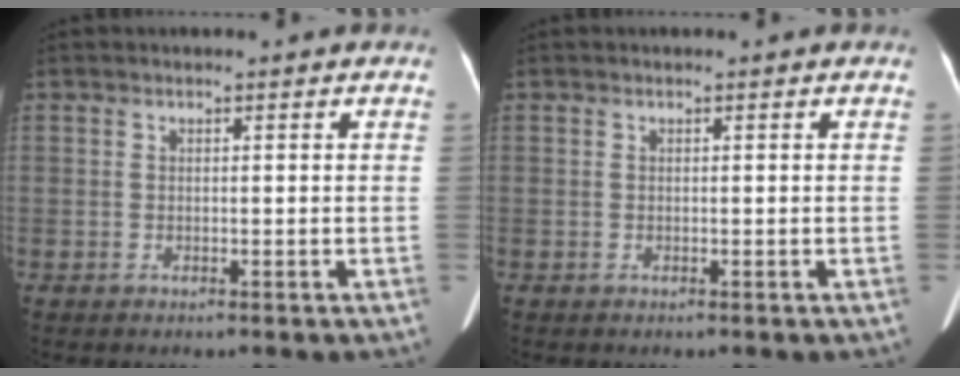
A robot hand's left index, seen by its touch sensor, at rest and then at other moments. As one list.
[{"total": 0.0}]